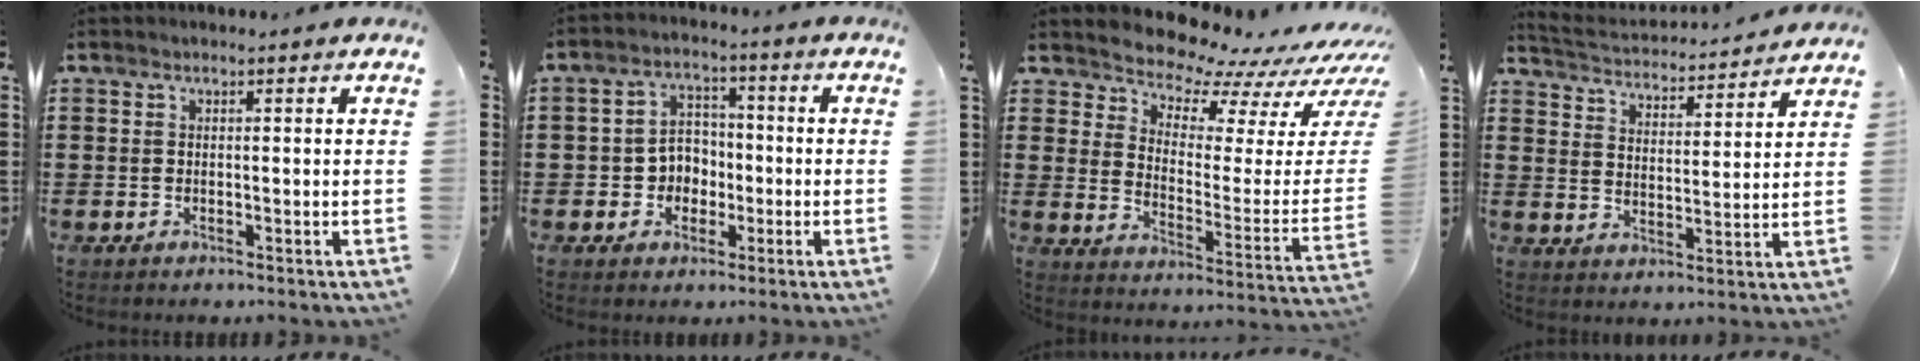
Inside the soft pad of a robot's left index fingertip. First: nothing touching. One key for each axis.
{"total": 4.5, "fx": -1.3, "fy": 4.0, "fz": 1.4, "tx": -0.041, "ty": 0.013, "tz": -0.029}
{"total": 6.3, "fx": 6.2, "fy": 1.2, "fz": 0.5, "tx": -0.036, "ty": -0.073, "tz": 0.103}
{"total": 3.5, "fx": 3.5, "fy": -0.1, "fz": 0.0, "tx": -0.024, "ty": -0.031, "tz": 0.055}